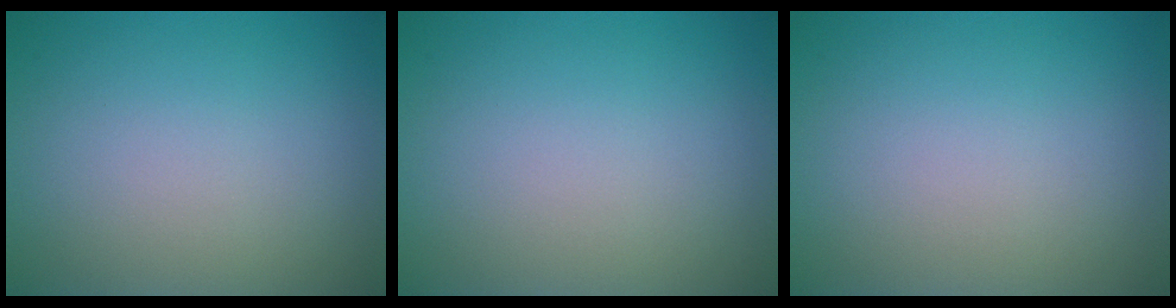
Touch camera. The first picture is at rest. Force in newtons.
{"total": 0.0}
{"total": 0.0}